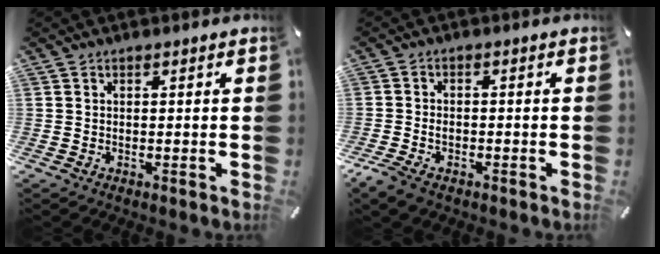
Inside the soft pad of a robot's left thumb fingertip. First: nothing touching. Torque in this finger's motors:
{"motor_torque": [0.29, 0.51, 0.31, 0.22, 0.11]}